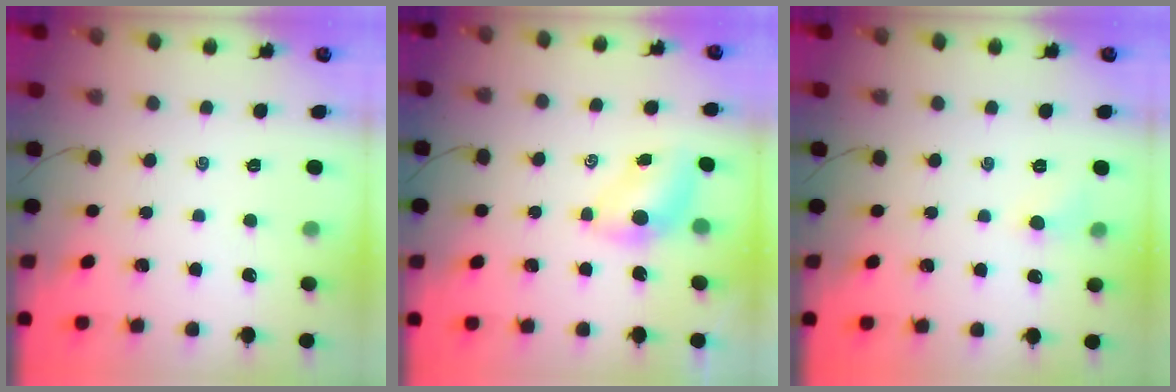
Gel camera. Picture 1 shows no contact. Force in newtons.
{"total": 4.8, "press": 4.8, "slide": 0.6}
{"total": 4.8, "press": 4.5, "slide": 1.5}